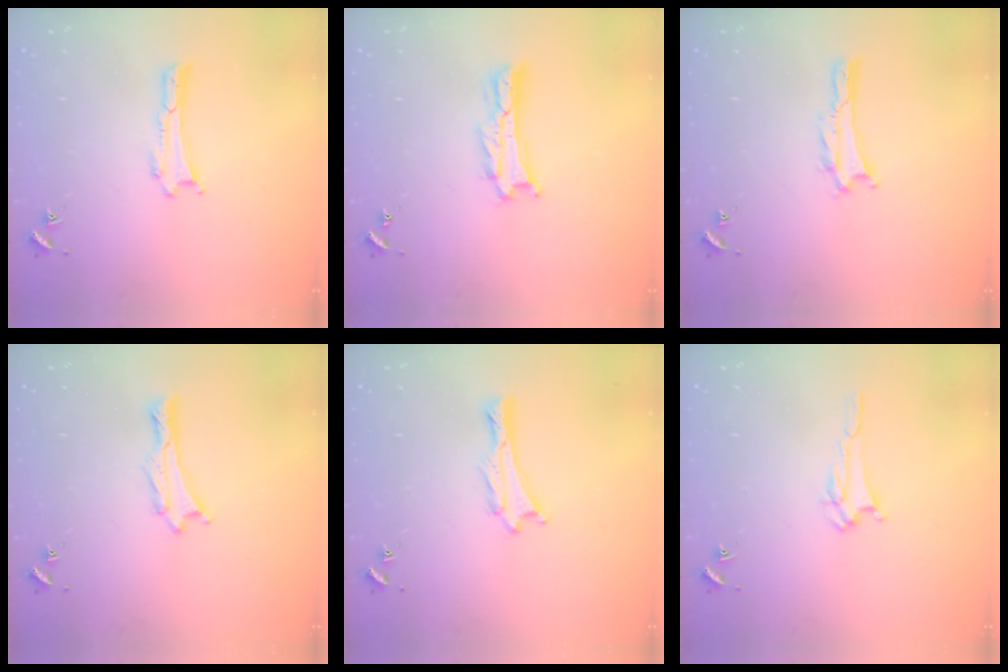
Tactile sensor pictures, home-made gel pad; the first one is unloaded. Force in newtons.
{"total": 1.8, "press": 1.8, "slide": 0.2}
{"total": 0.8, "press": 0.8, "slide": 0.1}
{"total": 0.8, "press": 0.7, "slide": 0.1}
{"total": 1.0, "press": 0.9, "slide": 0.1}
{"total": 2.6, "press": 2.6, "slide": 0.4}